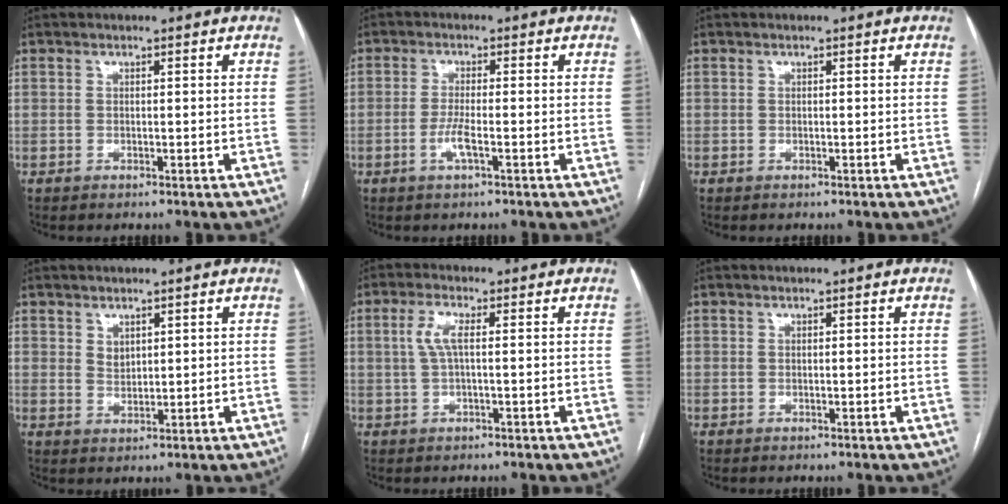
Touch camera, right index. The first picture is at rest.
{"total": 3.2, "force": [-1.2, 0.2, 2.9], "torque": [-0.062, -0.003, -0.025]}
{"total": 0.0}
{"total": 2.1, "force": [1.3, 1.3, 0.9], "torque": [-0.015, -0.004, 0.033]}
{"total": 3.4, "force": [0.5, 0.8, 3.3], "torque": [-0.074, 0.009, 0.013]}
{"total": 0.0}